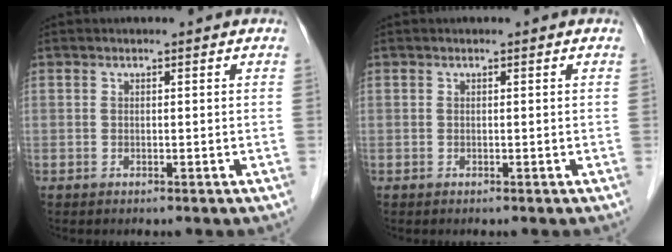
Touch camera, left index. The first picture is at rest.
{"total": 0.0}